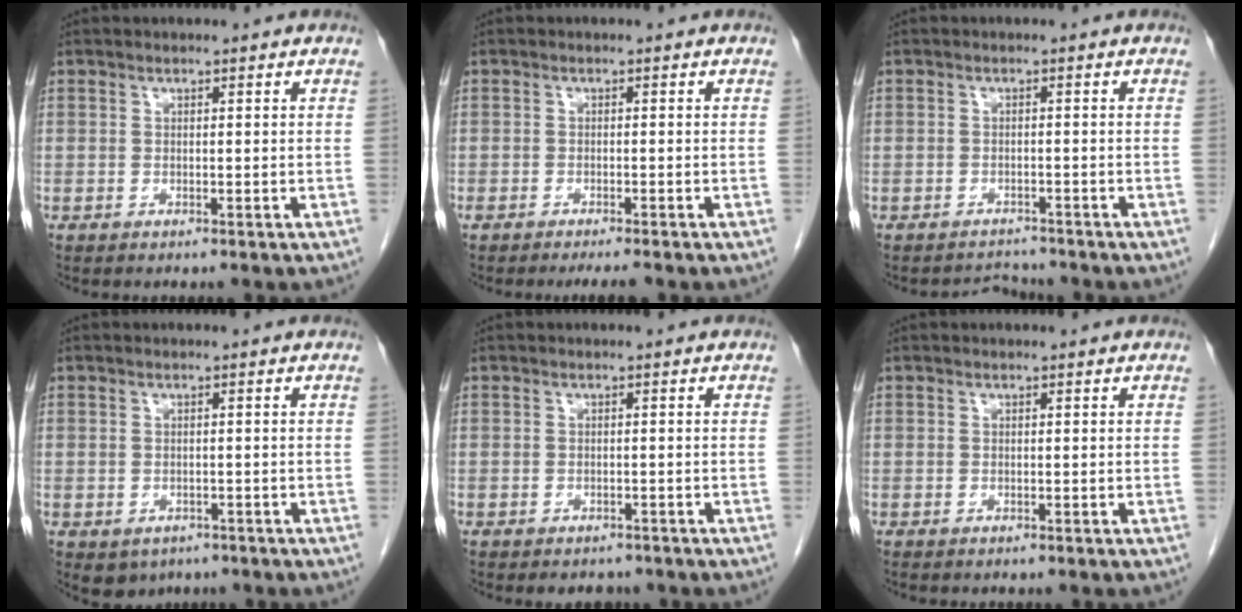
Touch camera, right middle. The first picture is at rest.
{"total": 3.2, "force": [-2.7, 0.2, 1.6], "torque": [-0.021, -0.005, -0.040]}
{"total": 2.2, "force": [-2.0, 0.3, -0.9], "torque": [0.013, -0.007, -0.030]}
{"total": 3.5, "force": [-2.0, 2.6, 1.1], "torque": [-0.012, 0.001, -0.020]}
{"total": 2.9, "force": [-2.4, 1.5, 0.6], "torque": [-0.006, 0.002, -0.031]}
{"total": 0.0}